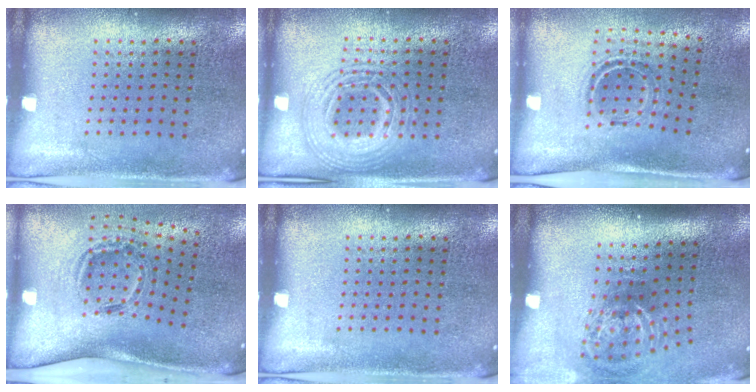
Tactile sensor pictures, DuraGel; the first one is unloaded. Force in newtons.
{"total": 2.1, "press": 2.0, "slide": 0.3}
{"total": 0.9, "press": 0.9, "slide": 0.3}
{"total": 1.6, "press": 1.1, "slide": 1.1}
{"total": 0.0}
{"total": 2.0, "press": 1.2, "slide": 1.6}